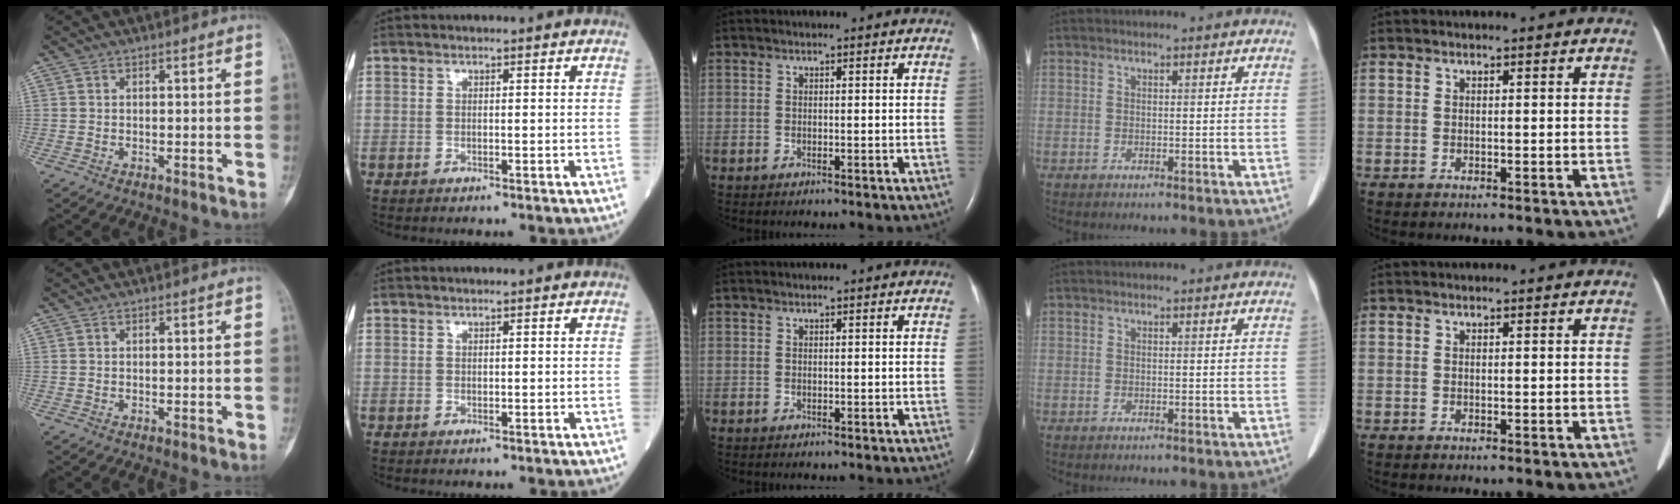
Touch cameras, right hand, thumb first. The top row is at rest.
{}